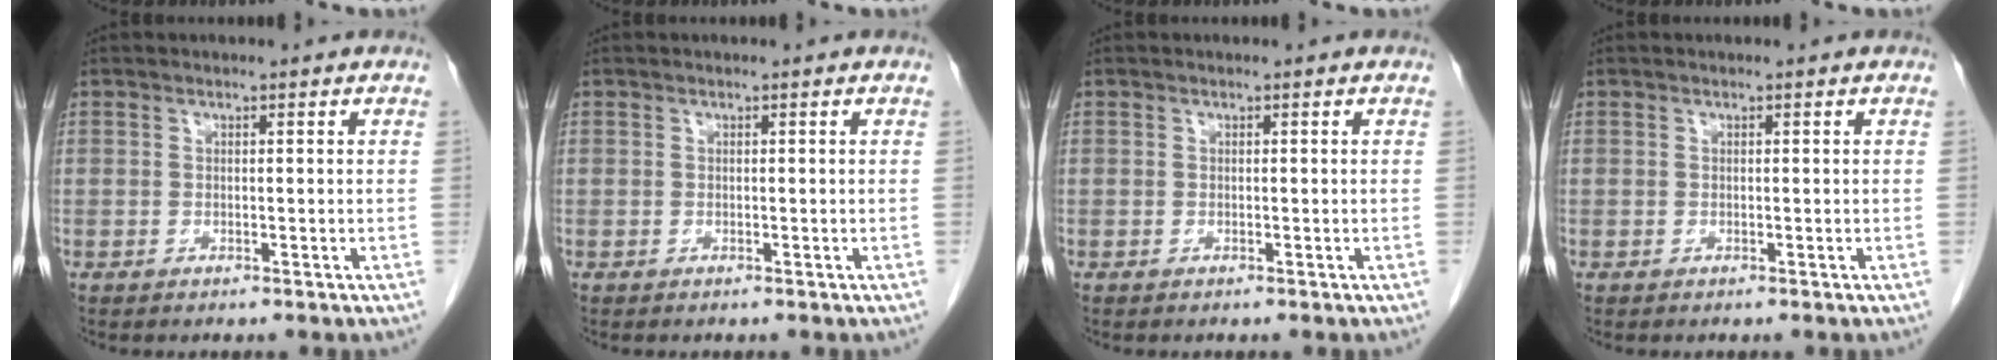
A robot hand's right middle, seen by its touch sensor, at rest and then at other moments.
{"total": 0.0}
{"total": 0.0}
{"total": 0.0}